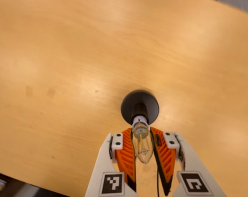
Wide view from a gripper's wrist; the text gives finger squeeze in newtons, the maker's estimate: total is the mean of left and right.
{"total": 19.8, "left": 19.3, "right": 20.4}